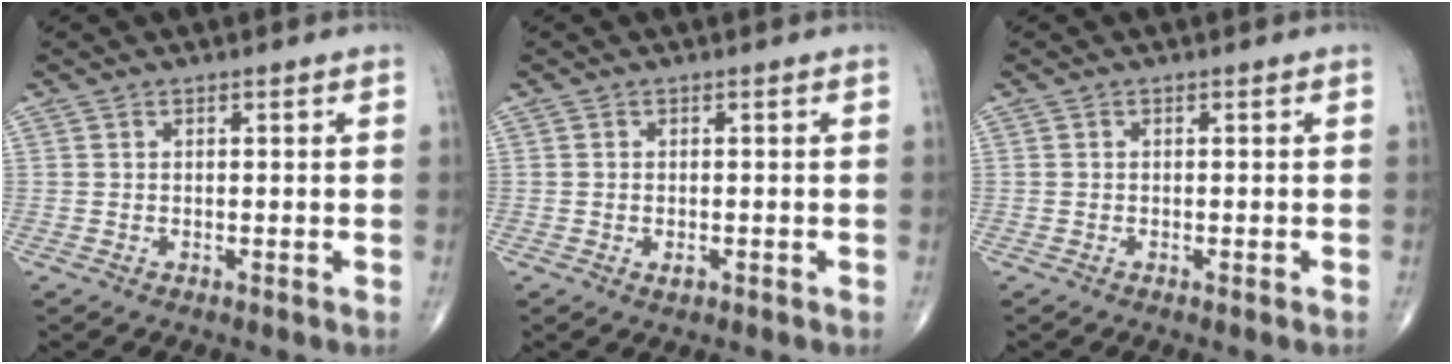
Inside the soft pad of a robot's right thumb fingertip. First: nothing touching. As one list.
[{"total": 1.3, "force": [-0.5, 0.7, 0.9], "torque": [-0.015, 0.000, -0.006]}, {"total": 0.6, "force": [-0.3, 0.1, 0.5], "torque": [-0.011, -0.001, -0.005]}]